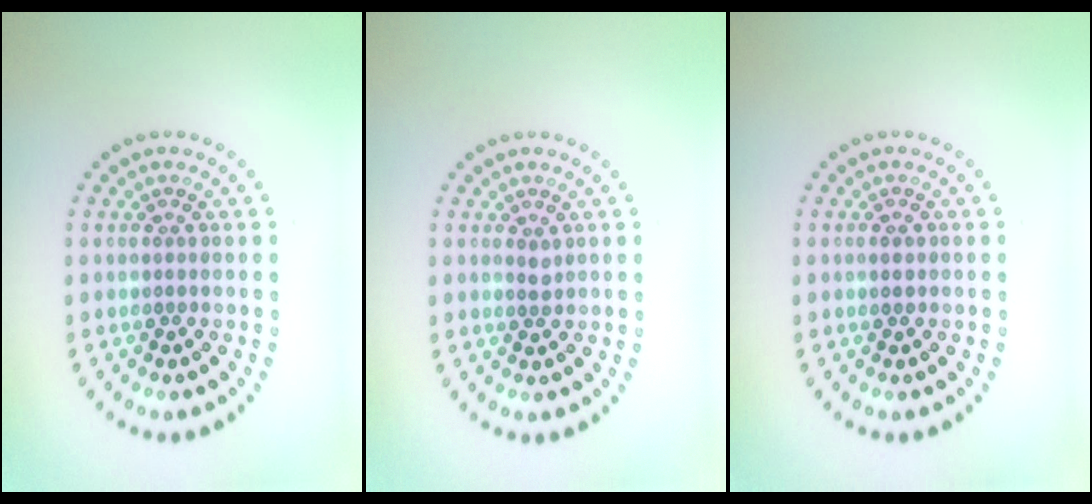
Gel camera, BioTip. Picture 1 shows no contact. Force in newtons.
{"total": 0.7, "press": 0.6, "slide": 0.4}
{"total": 1.1, "press": 1.1, "slide": 0.1}